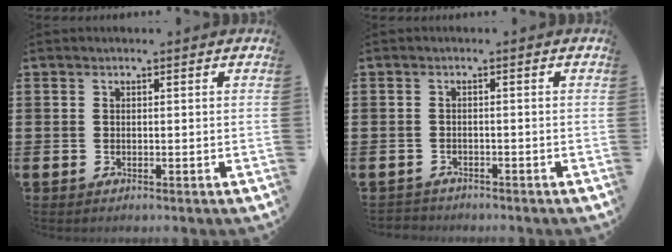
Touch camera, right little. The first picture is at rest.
{"total": 0.9, "force": [-0.9, 0.2, -0.2], "torque": [0.000, 0.003, -0.020]}